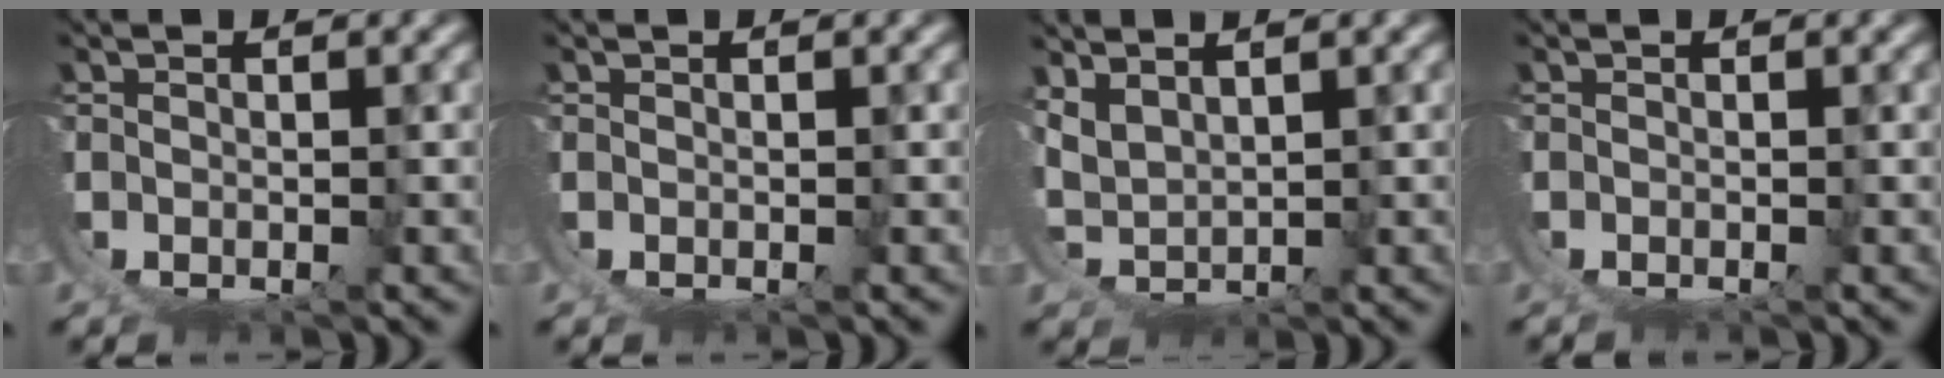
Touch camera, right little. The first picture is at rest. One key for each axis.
{"total": 0.0}
{"total": 3.2, "fx": 1.8, "fy": 1.8, "fz": 1.9, "tx": -0.062, "ty": -0.019, "tz": 0.046}
{"total": 0.9, "fx": -0.8, "fy": 0.3, "fz": 0.1, "tx": -0.008, "ty": -0.007, "tz": -0.010}